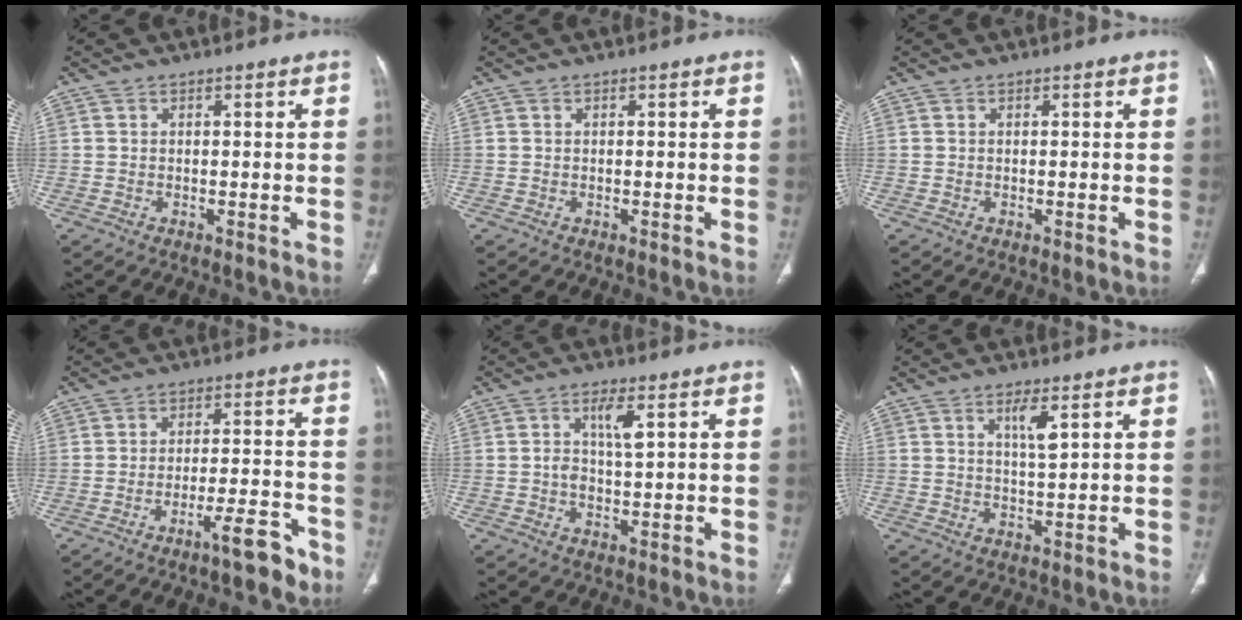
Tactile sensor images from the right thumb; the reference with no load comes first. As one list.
[{"total": 0.0}, {"total": 0.0}, {"total": 7.4, "force": [-5.1, 1.8, 5.0], "torque": [-0.073, 0.038, -0.075]}, {"total": 4.7, "force": [1.2, 1.7, 4.2], "torque": [-0.075, 0.004, 0.025]}, {"total": 4.0, "force": [1.8, 0.8, 3.4], "torque": [-0.063, -0.012, 0.035]}]